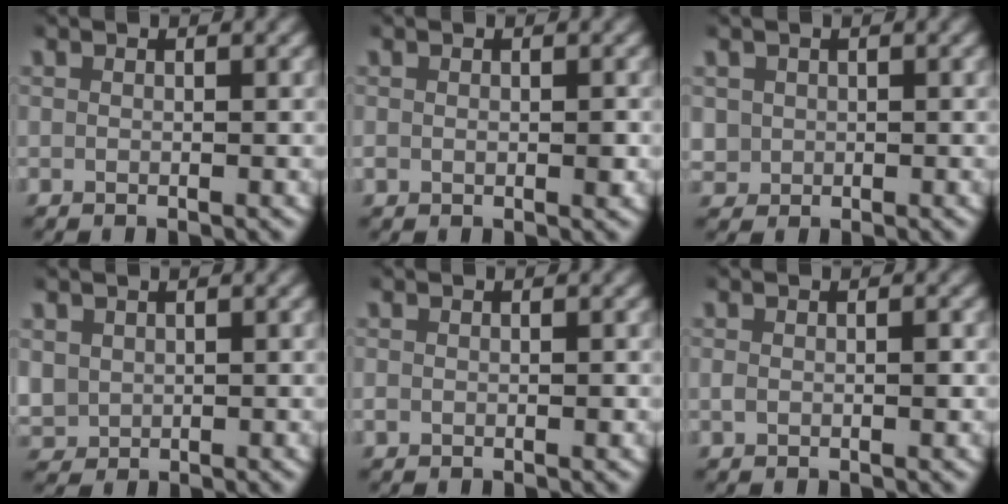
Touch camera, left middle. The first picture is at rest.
{"total": 1.2, "force": [-0.2, 0.9, 0.7], "torque": [-0.015, 0.000, -0.001]}
{"total": 2.9, "force": [0.3, 2.8, 0.9], "torque": [-0.039, -0.012, 0.011]}
{"total": 3.4, "force": [0.7, 3.1, 1.2], "torque": [-0.048, -0.011, 0.023]}
{"total": 0.7, "force": [-0.2, 0.6, 0.3], "torque": [-0.005, -0.001, -0.004]}
{"total": 0.8, "force": [-0.1, 0.5, 0.6], "torque": [-0.014, -0.002, -0.001]}